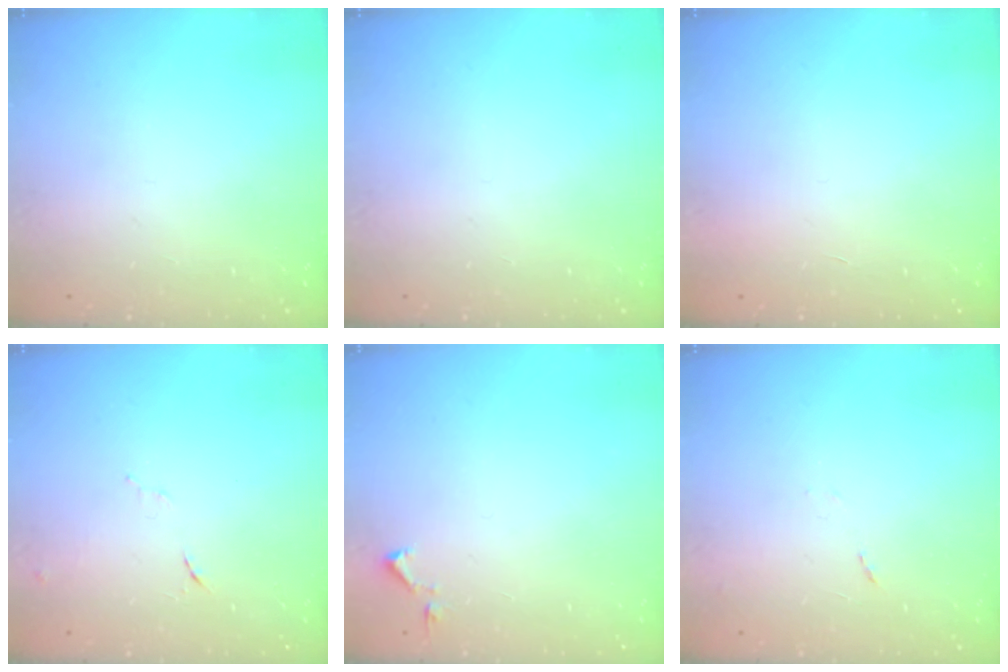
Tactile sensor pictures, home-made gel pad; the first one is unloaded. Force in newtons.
{"total": 0.0}
{"total": 1.7, "press": 1.7, "slide": 0.1}
{"total": 5.2, "press": 5.1, "slide": 0.8}
{"total": 3.5, "press": 3.4, "slide": 0.6}
{"total": 5.3, "press": 5.3, "slide": 0.5}